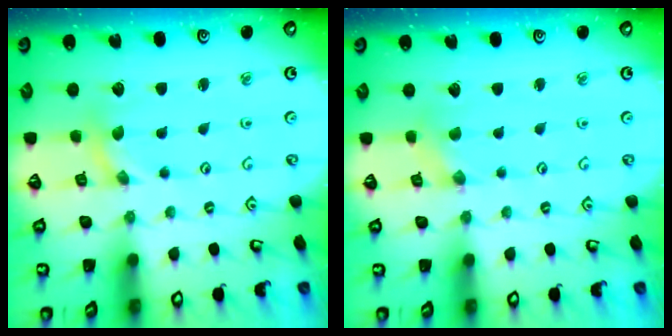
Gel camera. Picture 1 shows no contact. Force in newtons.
{"total": 1.1, "press": 1.1, "slide": 0.2}